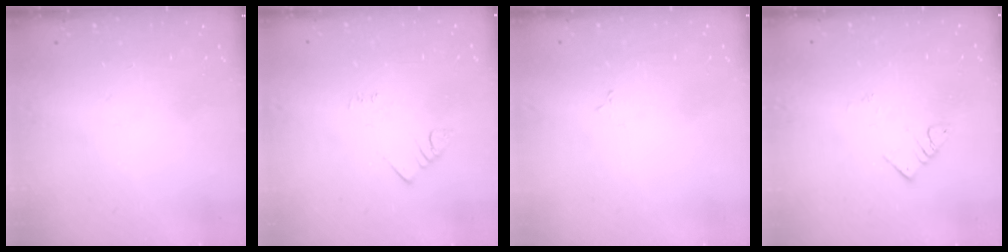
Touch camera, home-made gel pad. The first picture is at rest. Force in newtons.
{"total": 2.5, "press": 2.5, "slide": 0.4}
{"total": 1.9, "press": 1.9, "slide": 0.3}
{"total": 3.6, "press": 3.6, "slide": 0.3}